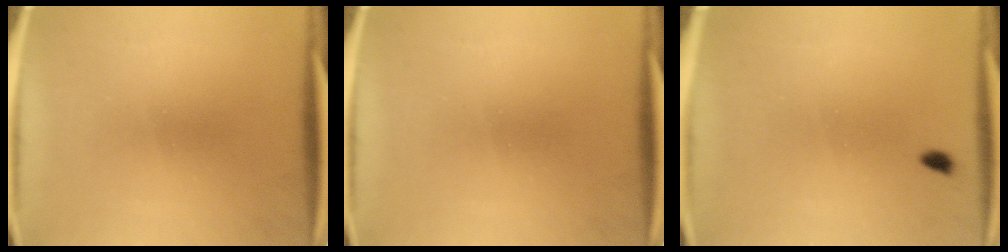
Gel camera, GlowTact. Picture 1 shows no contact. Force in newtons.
{"total": 0.0}
{"total": 0.7}